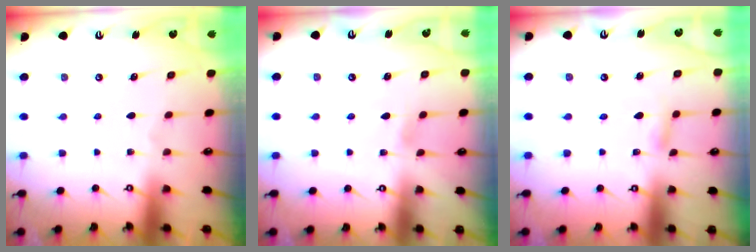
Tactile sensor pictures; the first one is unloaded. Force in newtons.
{"total": 3.9, "press": 3.9, "slide": 0.5}
{"total": 4.7, "press": 4.7, "slide": 0.5}